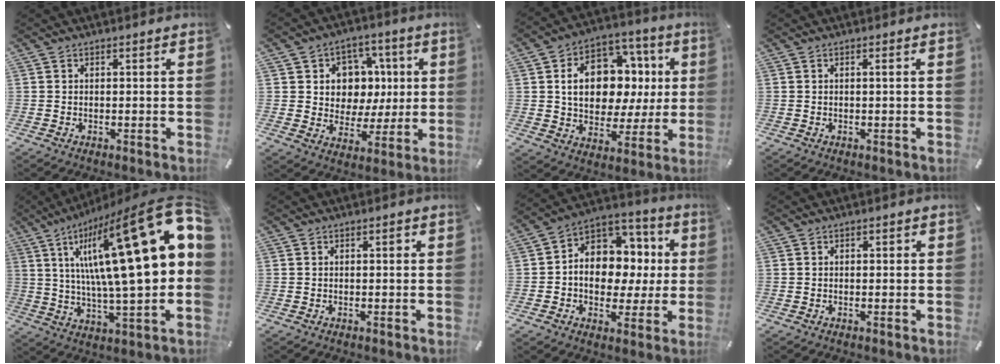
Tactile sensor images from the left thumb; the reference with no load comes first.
{"total": 10.0, "force": [1.0, 9.8, 2.0], "torque": [-0.024, -0.013, 0.026]}
{"total": 16.4, "force": [3.4, 12.4, 10.2], "torque": [-0.154, -0.008, 0.071]}
{"total": 0.7, "force": [0.0, -0.1, 0.7], "torque": [-0.012, -0.001, -0.001]}
{"total": 32.2, "force": [9.1, 8.4, 29.7], "torque": [-0.479, -0.086, 0.145]}
{"total": 1.0, "force": [0.1, 0.5, 0.9], "torque": [-0.017, 0.005, 0.000]}
{"total": 11.7, "force": [0.3, 10.1, 5.8], "torque": [-0.083, -0.012, 0.016]}
{"total": 0.5, "force": [-0.1, 0.3, 0.4], "torque": [-0.008, -0.001, -0.002]}